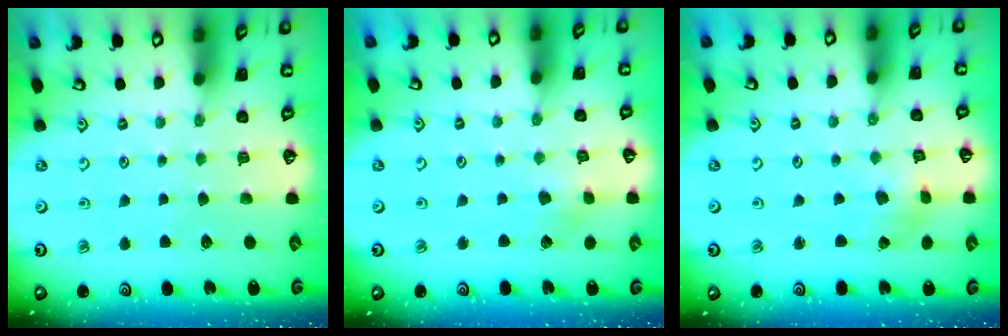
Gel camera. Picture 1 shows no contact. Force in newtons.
{"total": 2.9, "press": 2.9, "slide": 0.4}
{"total": 2.6, "press": 2.5, "slide": 0.5}